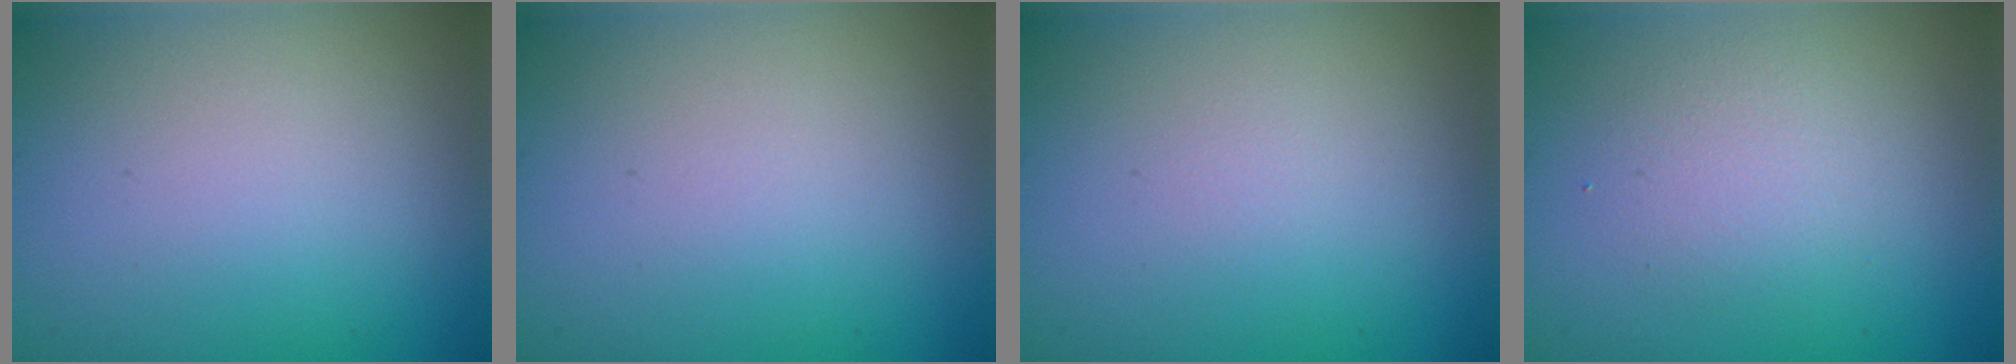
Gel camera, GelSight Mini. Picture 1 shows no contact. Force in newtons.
{"total": 0.0}
{"total": 0.0}
{"total": 2.2, "press": 2.2, "slide": 0.2}